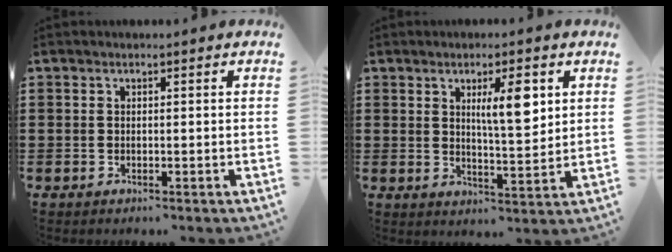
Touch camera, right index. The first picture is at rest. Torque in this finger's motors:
{"motor_torque": [0.60, 0.17, 0.29, 0.06]}